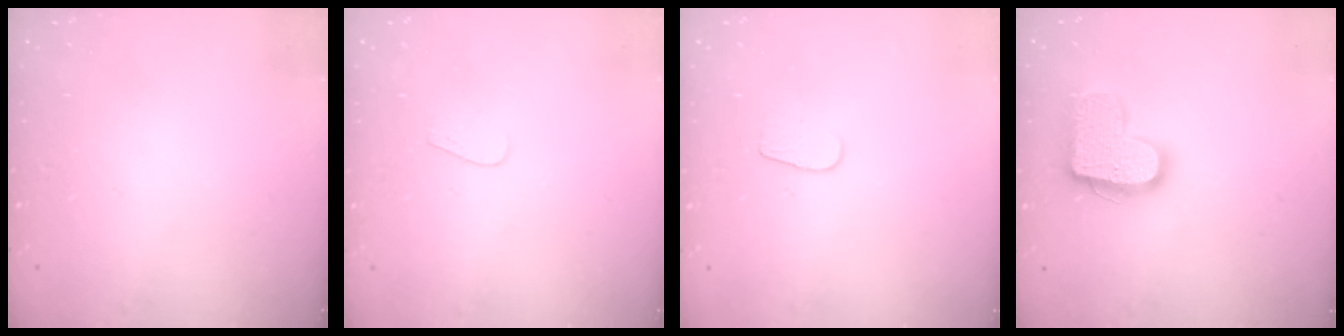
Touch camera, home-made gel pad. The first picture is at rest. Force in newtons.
{"total": 3.9, "press": 3.9, "slide": 0.4}
{"total": 3.9, "press": 3.9, "slide": 0.4}
{"total": 14.9, "press": 14.9, "slide": 1.0}